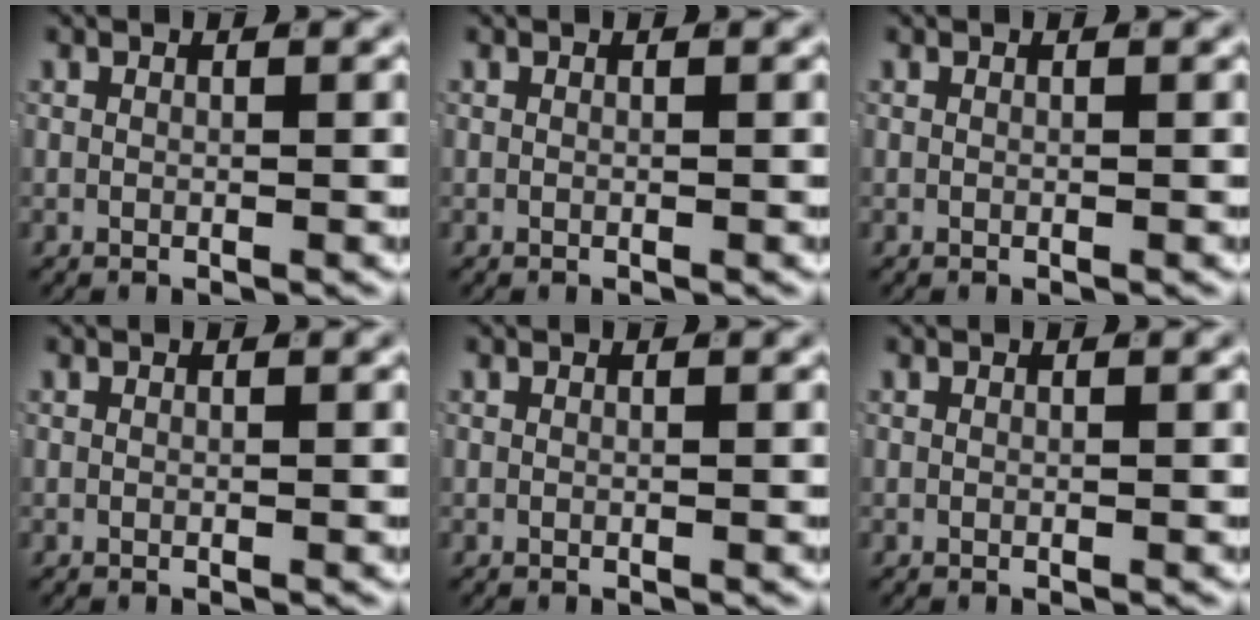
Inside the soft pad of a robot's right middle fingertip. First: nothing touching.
{"total": 0.0}
{"total": 0.0}
{"total": 0.0}
{"total": 0.0}
{"total": 0.0}